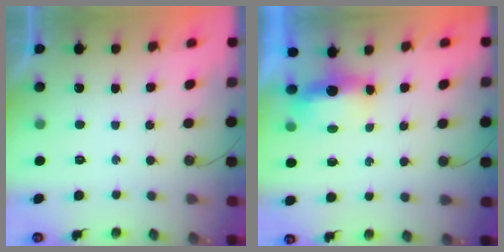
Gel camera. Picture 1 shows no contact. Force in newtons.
{"total": 5.4, "press": 5.4, "slide": 0.7}